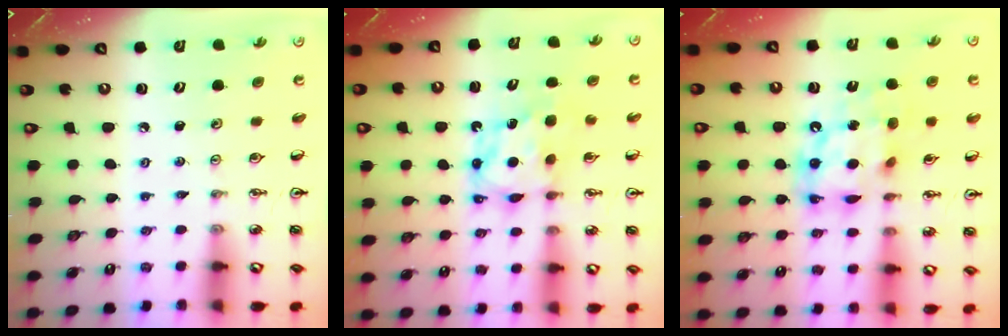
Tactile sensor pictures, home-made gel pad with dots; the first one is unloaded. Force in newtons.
{"total": 6.9, "press": 6.9, "slide": 0.3}
{"total": 14.5, "press": 14.4, "slide": 1.8}